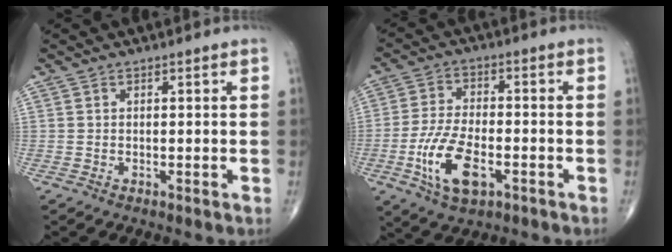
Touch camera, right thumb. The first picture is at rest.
{"total": 11.3, "force": [-4.0, 5.4, 9.0], "torque": [-0.178, 0.011, -0.072]}